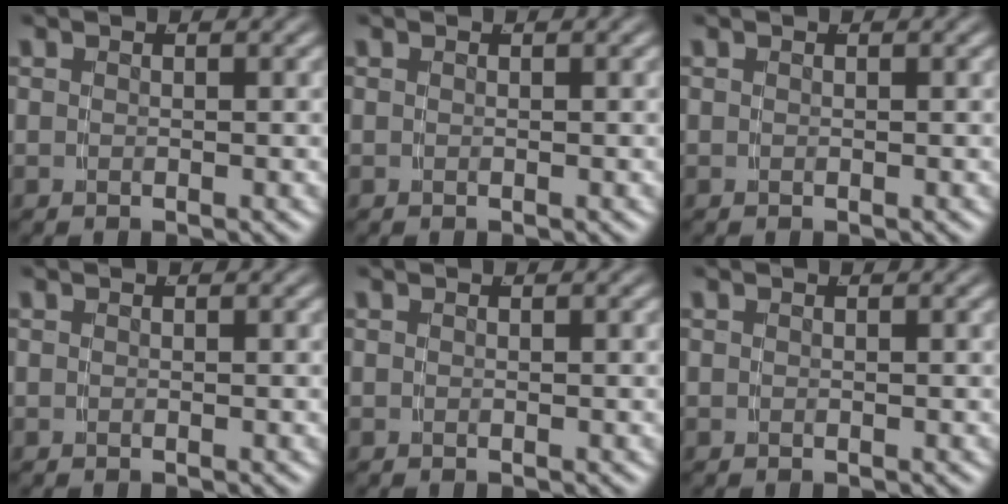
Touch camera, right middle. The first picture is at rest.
{"total": 0.0}
{"total": 0.0}
{"total": 0.0}
{"total": 0.0}
{"total": 0.0}